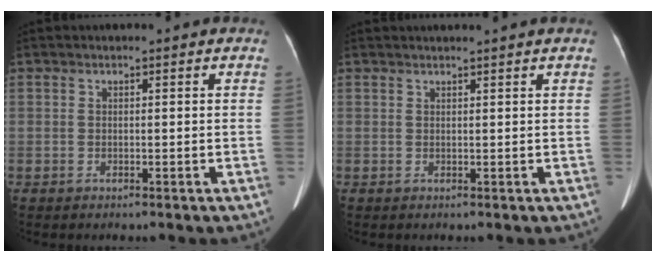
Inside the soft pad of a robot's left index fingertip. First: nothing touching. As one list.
[{"total": 3.0, "force": [2.7, -0.6, 1.1], "torque": [-0.012, 0.018, 0.038]}]